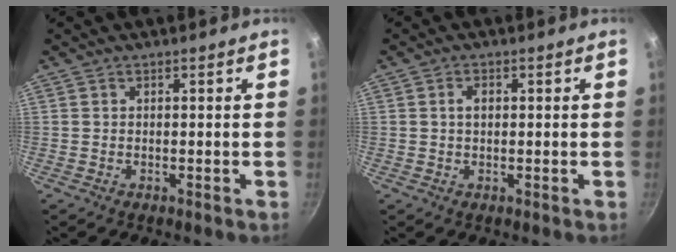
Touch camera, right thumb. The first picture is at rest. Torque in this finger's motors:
{"motor_torque": [-0.17, 0.35, 0.30, 0.07, -0.02]}